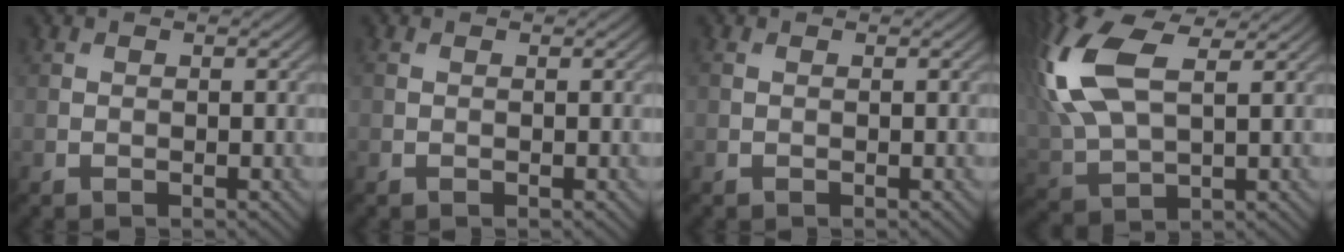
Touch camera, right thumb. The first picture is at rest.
{"total": 0.0}
{"total": 0.6, "force": [0.2, 0.3, 0.5], "torque": [-0.013, 0.003, 0.003]}
{"total": 14.8, "force": [5.1, 7.5, 11.7], "torque": [-0.305, 0.014, 0.101]}